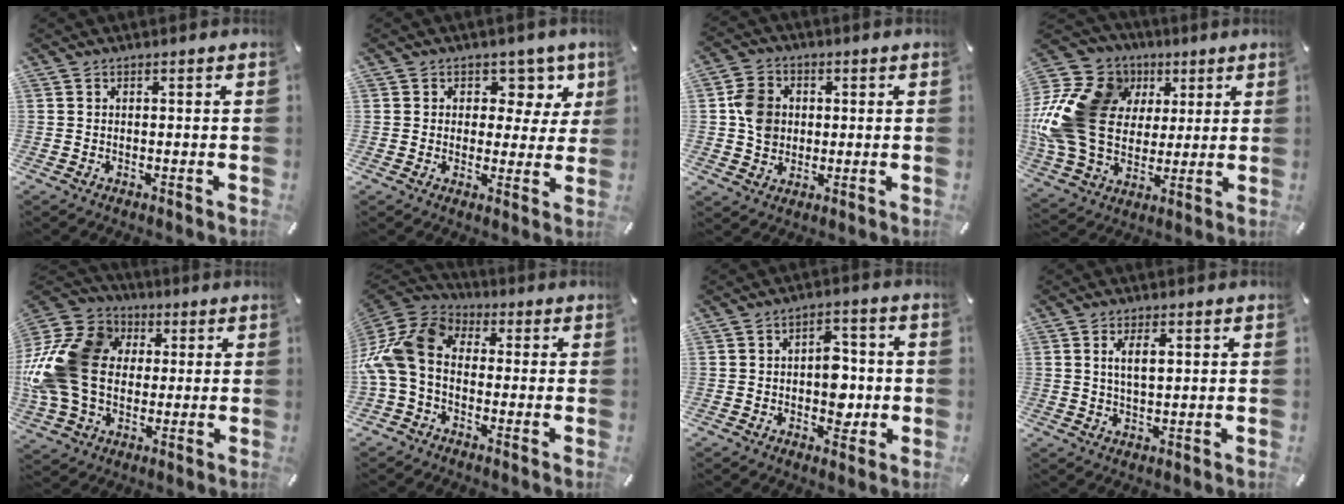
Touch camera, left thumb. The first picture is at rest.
{"total": 7.8, "force": [3.5, 6.1, 3.4], "torque": [-0.034, -0.028, 0.058]}
{"total": 7.7, "force": [0.5, 6.9, 3.3], "torque": [-0.046, 0.013, 0.013]}
{"total": 21.7, "force": [2.9, 17.9, 11.9], "torque": [-0.244, 0.000, 0.054]}
{"total": 20.0, "force": [0.7, 16.6, 11.1], "torque": [-0.237, 0.014, 0.016]}
{"total": 12.3, "force": [-2.3, 9.1, 7.8], "torque": [-0.177, 0.023, -0.047]}
{"total": 8.0, "force": [-0.9, 5.6, 5.6], "torque": [-0.069, 0.005, -0.016]}
{"total": 4.7, "force": [1.3, 2.0, 4.1], "torque": [-0.069, 0.000, 0.017]}